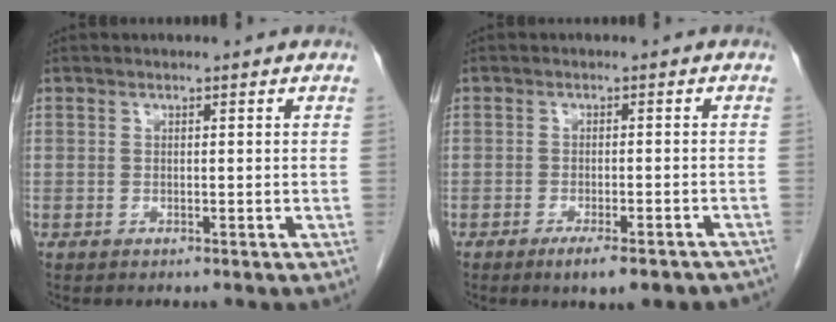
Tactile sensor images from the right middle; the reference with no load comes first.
{"total": 8.3, "force": [-6.5, 1.9, 4.8], "torque": [-0.045, -0.004, -0.082]}